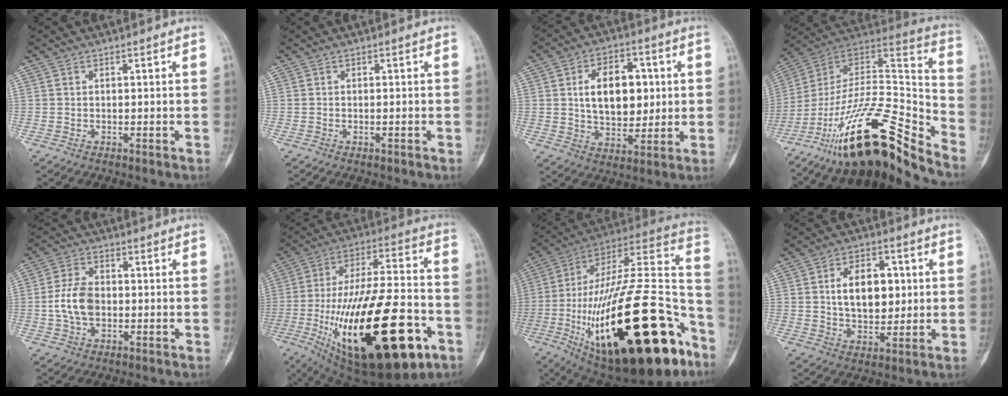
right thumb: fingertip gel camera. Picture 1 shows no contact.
{"total": 0.7, "force": [-0.3, 0.2, 0.6], "torque": [-0.014, 0.004, -0.002]}
{"total": 13.5, "force": [2.2, 8.6, 10.2], "torque": [-0.127, -0.001, 0.039]}
{"total": 26.3, "force": [-19.0, 6.3, 17.0], "torque": [-0.250, 0.109, -0.323]}
{"total": 7.5, "force": [-0.8, 4.9, 5.6], "torque": [-0.107, 0.013, -0.017]}
{"total": 35.1, "force": [-12.2, 13.4, 30.1], "torque": [-0.513, 0.023, -0.181]}
{"total": 43.8, "force": [-17.4, 16.5, 36.7], "torque": [-0.560, 0.052, -0.273]}
{"total": 11.4, "force": [1.8, 7.3, 8.6], "torque": [-0.110, -0.002, 0.035]}